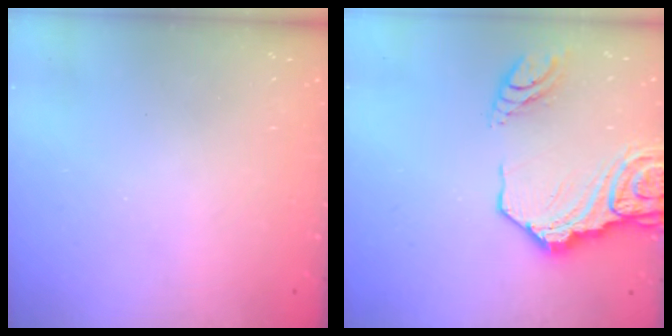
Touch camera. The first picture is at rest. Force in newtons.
{"total": 16.6, "press": 16.5, "slide": 2.1}